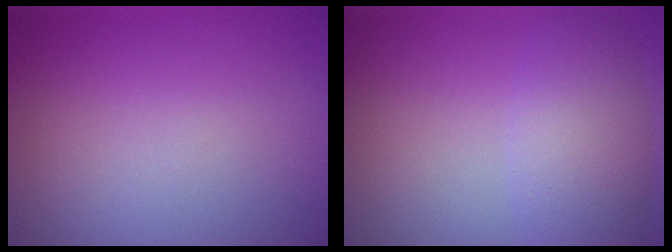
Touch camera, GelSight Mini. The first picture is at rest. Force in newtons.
{"total": 4.7, "press": 4.7, "slide": 0.1}